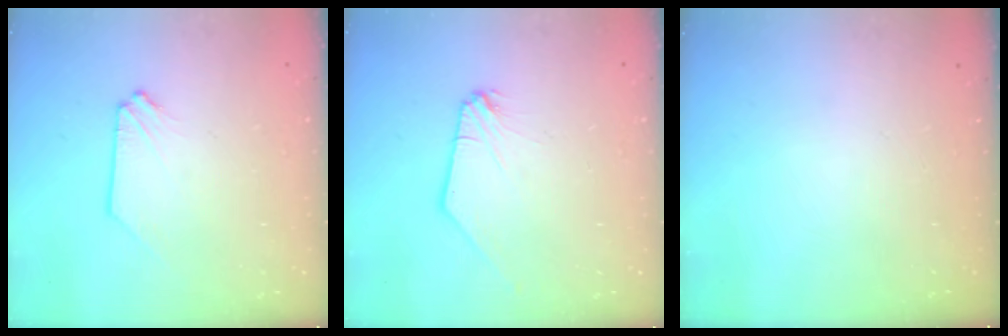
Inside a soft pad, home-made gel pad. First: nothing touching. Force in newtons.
{"total": 0.0}
{"total": 0.0}